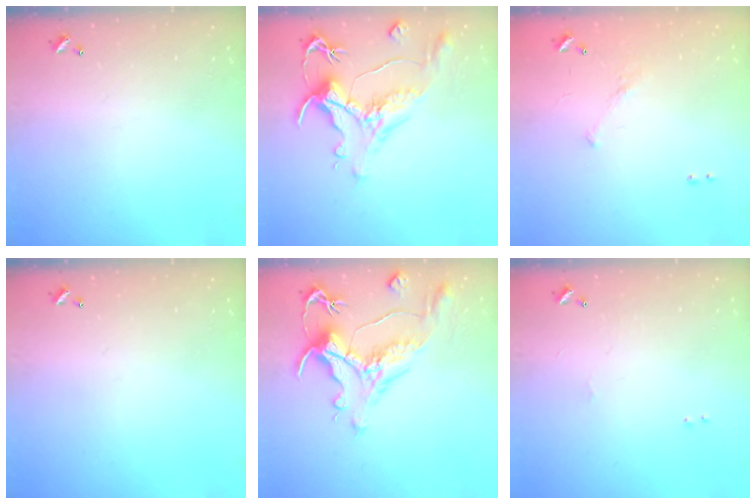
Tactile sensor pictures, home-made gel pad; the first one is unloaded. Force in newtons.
{"total": 1.5, "press": 0.4, "slide": 1.5}
{"total": 5.9, "press": 5.9, "slide": 0.8}
{"total": 0.0}
{"total": 2.2, "press": 1.7, "slide": 1.4}
{"total": 1.8, "press": 1.8, "slide": 0.6}